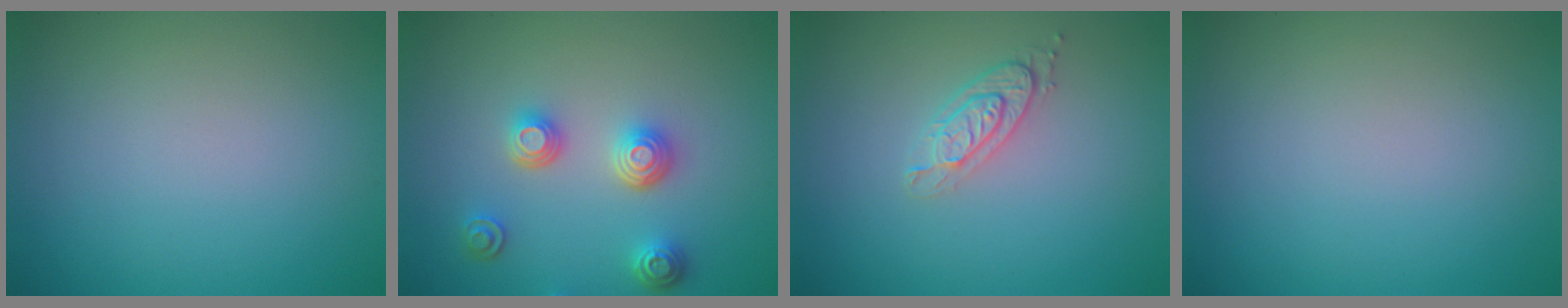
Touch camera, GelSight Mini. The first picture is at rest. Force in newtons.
{"total": 3.5, "press": 3.1, "slide": 1.8}
{"total": 2.1, "press": 2.0, "slide": 0.7}
{"total": 0.0}